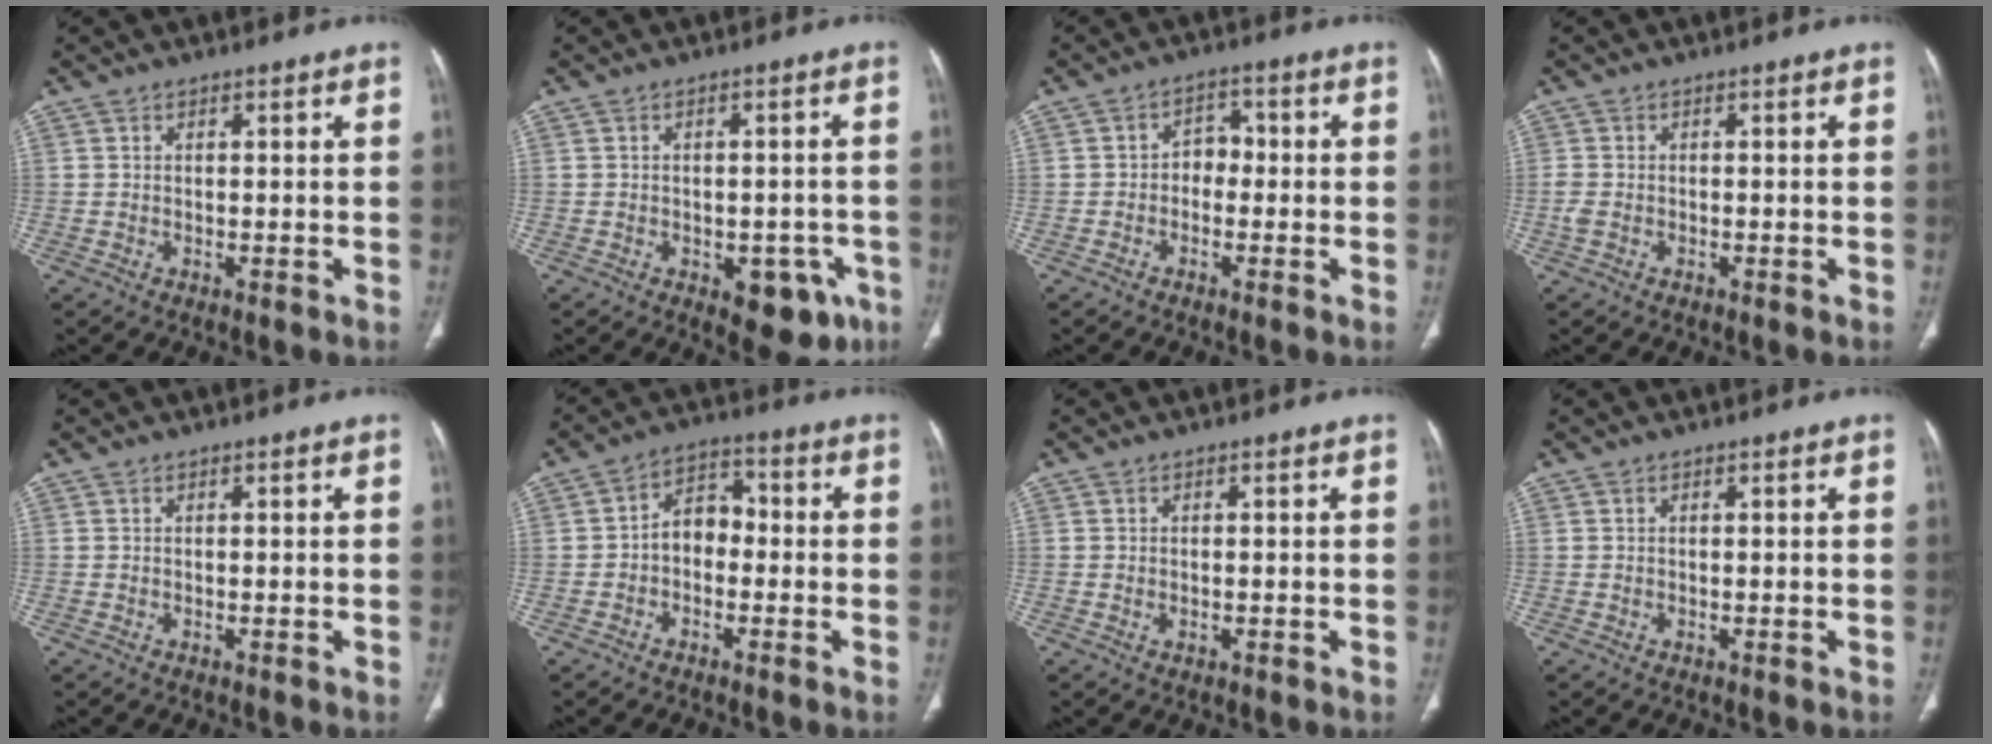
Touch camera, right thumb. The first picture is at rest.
{"total": 9.2, "force": [-4.2, 5.2, 6.3], "torque": [-0.040, 0.013, -0.045]}
{"total": 3.7, "force": [-0.8, 2.9, 2.2], "torque": [-0.014, 0.022, -0.026]}
{"total": 1.7, "force": [-0.5, 1.1, 1.1], "torque": [-0.035, -0.002, -0.012]}
{"total": 0.0}
{"total": 6.3, "force": [-1.1, 4.6, 4.2], "torque": [-0.045, 0.031, -0.034]}
{"total": 0.9, "force": [-0.2, 0.5, 0.7], "torque": [-0.015, 0.004, 0.000]}
{"total": 0.0}